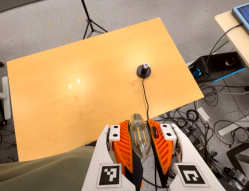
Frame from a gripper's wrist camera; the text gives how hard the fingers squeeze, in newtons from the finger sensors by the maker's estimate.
{"total": 21.9, "left": 23.4, "right": 20.3}